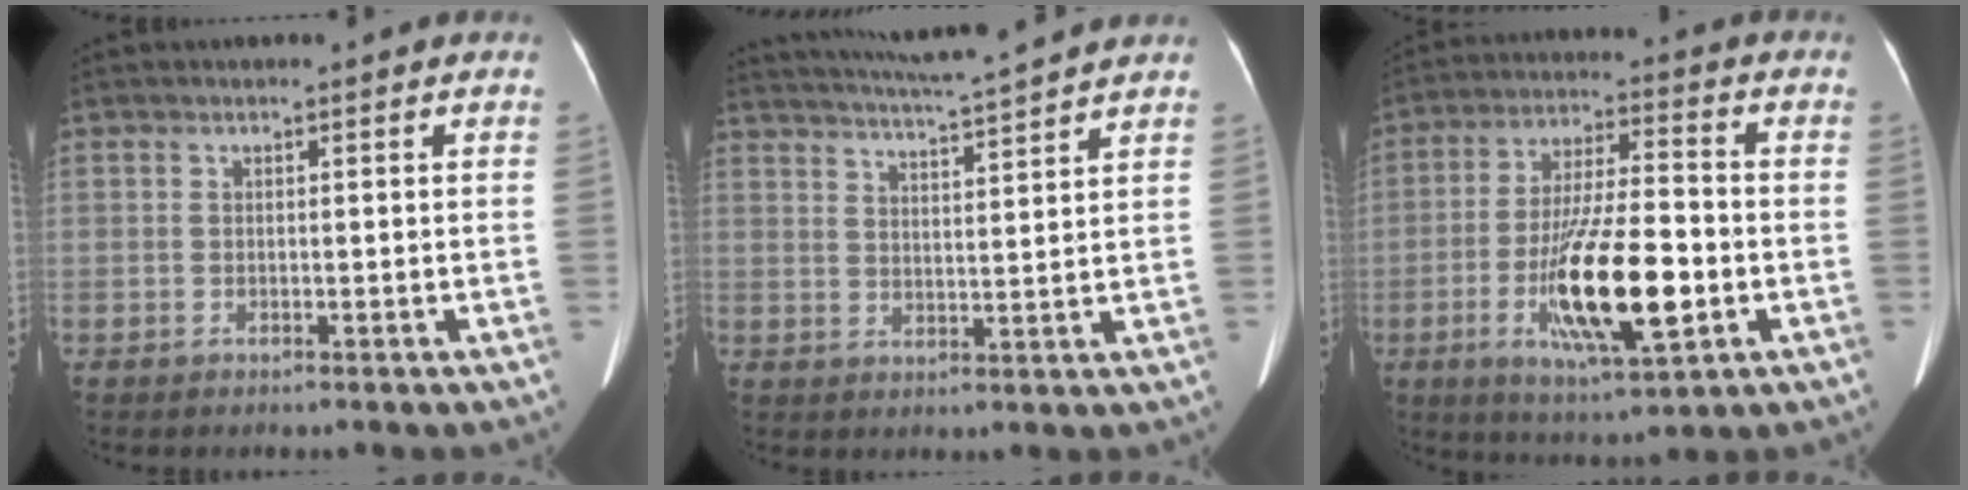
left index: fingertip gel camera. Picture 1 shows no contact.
{"total": 11.9, "force": [11.0, -1.2, 4.2], "torque": [-0.084, 0.007, 0.160]}
{"total": 16.1, "force": [-4.5, 3.3, 15.1], "torque": [-0.281, -0.014, -0.073]}